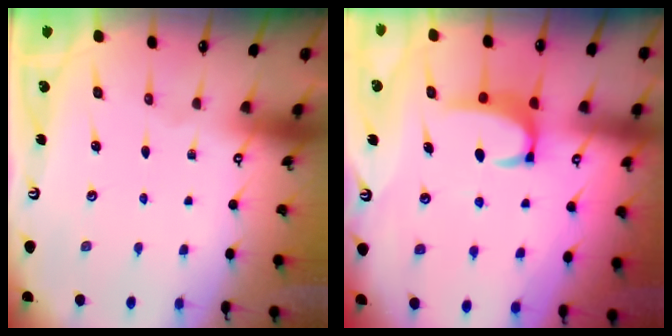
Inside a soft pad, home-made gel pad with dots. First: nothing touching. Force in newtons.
{"total": 3.5, "press": 3.5, "slide": 0.3}